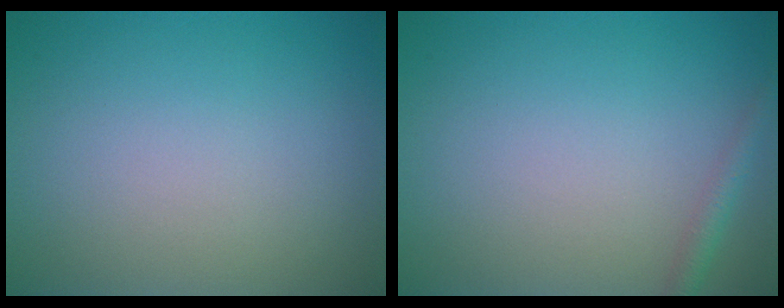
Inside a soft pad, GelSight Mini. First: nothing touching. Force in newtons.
{"total": 1.4, "press": 1.4, "slide": 0.1}